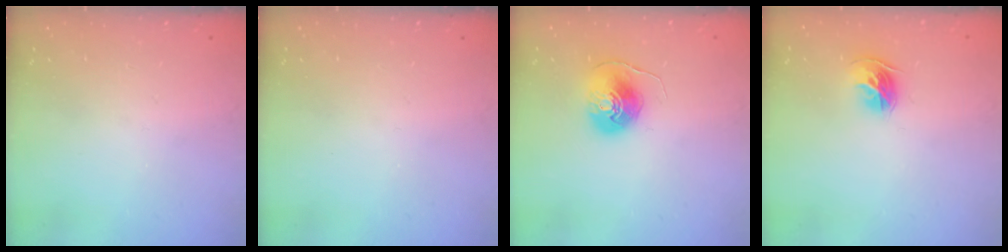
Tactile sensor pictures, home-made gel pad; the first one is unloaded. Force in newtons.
{"total": 0.0}
{"total": 9.1, "press": 9.1, "slide": 0.4}
{"total": 9.2, "press": 9.1, "slide": 0.9}